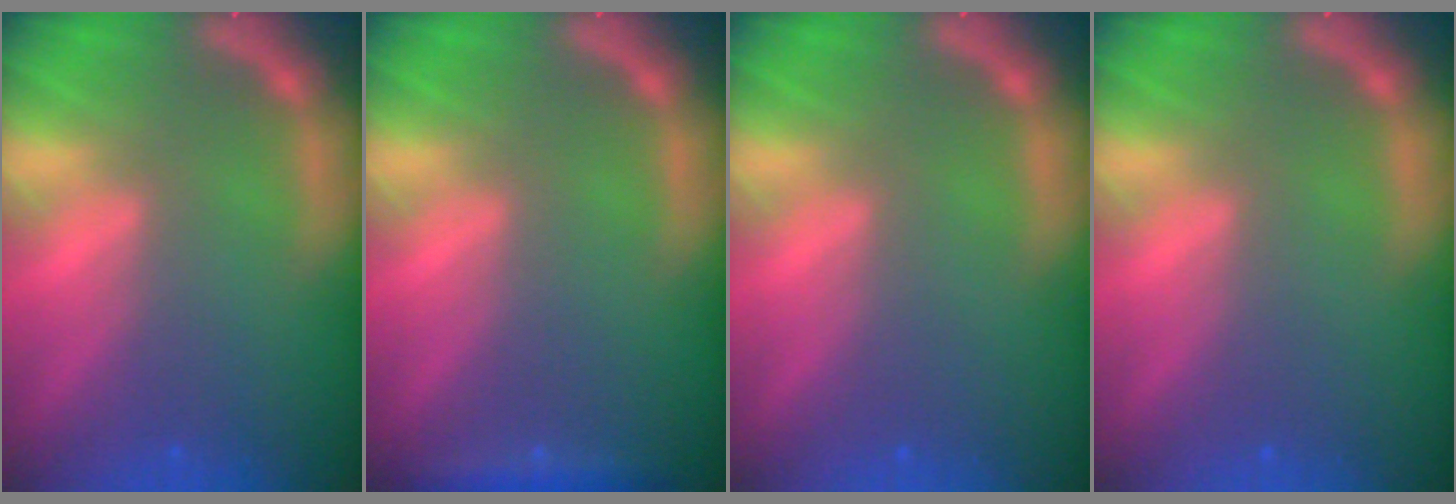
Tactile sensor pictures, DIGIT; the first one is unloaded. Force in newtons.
{"total": 1.9}
{"total": 0.0}
{"total": 0.0}